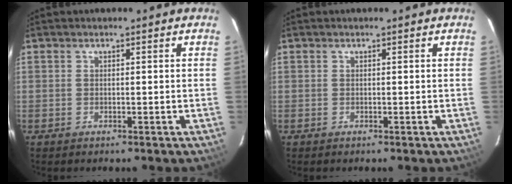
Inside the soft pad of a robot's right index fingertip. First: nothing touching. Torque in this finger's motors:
{"motor_torque": [0.00, 0.00, 0.00, 0.00]}